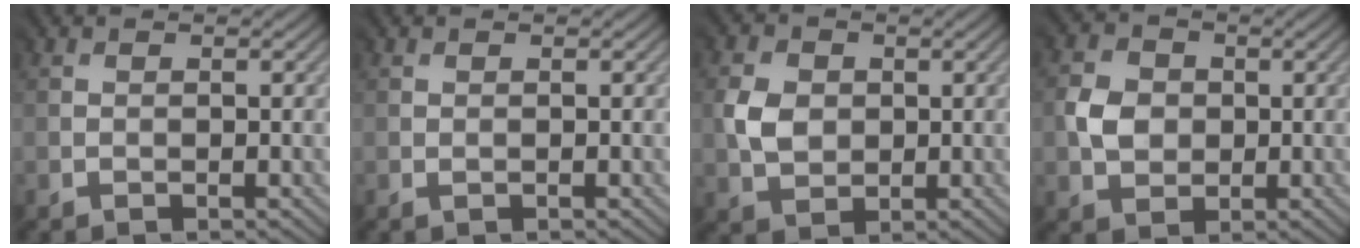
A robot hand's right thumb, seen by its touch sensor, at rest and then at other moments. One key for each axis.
{"total": 0.0}
{"total": 3.6, "fx": 0.5, "fy": 3.3, "fz": 1.4, "tx": -0.038, "ty": 0.000, "tz": 0.010}
{"total": 3.5, "fx": 0.1, "fy": 3.3, "fz": 1.0, "tx": -0.027, "ty": 0.002, "tz": 0.000}